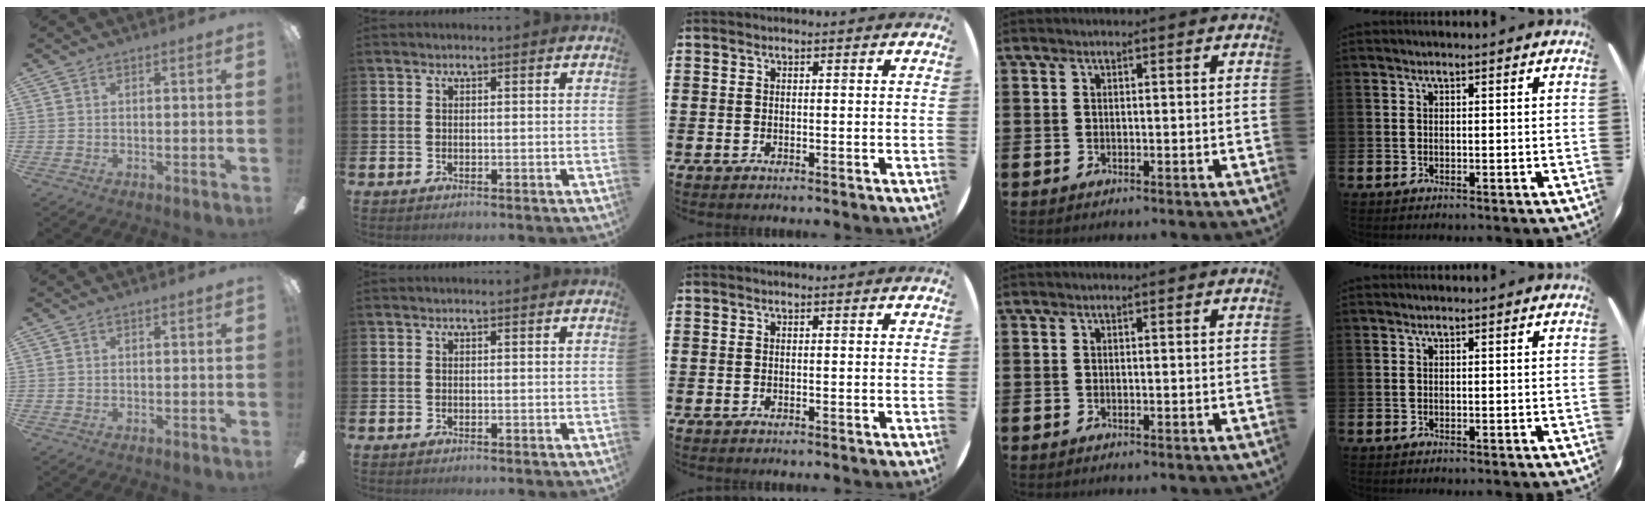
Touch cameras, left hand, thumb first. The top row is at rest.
{}